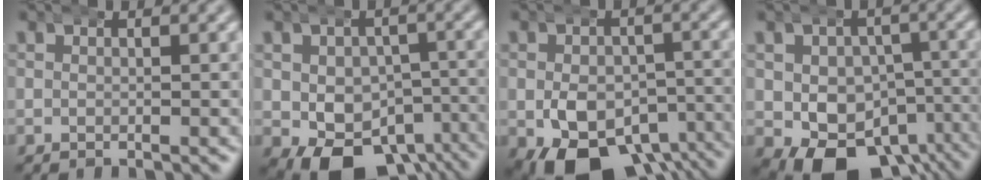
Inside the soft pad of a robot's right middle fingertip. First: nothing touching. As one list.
[{"total": 9.9, "force": [-6.1, 6.2, 4.7], "torque": [-0.073, -0.049, -0.079]}, {"total": 11.1, "force": [-6.7, 6.5, 6.0], "torque": [-0.093, -0.046, -0.092]}, {"total": 10.4, "force": [-5.6, 7.1, 5.3], "torque": [-0.090, -0.054, -0.072]}]